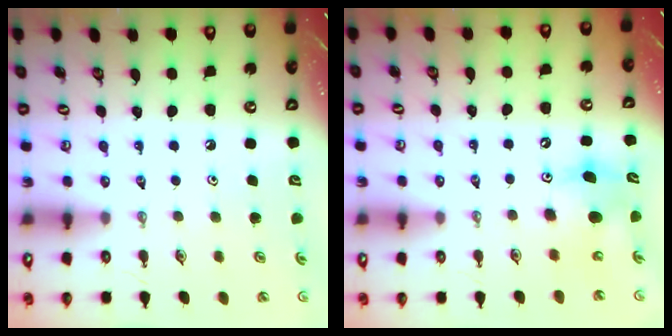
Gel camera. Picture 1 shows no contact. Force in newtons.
{"total": 10.9, "press": 10.8, "slide": 1.5}